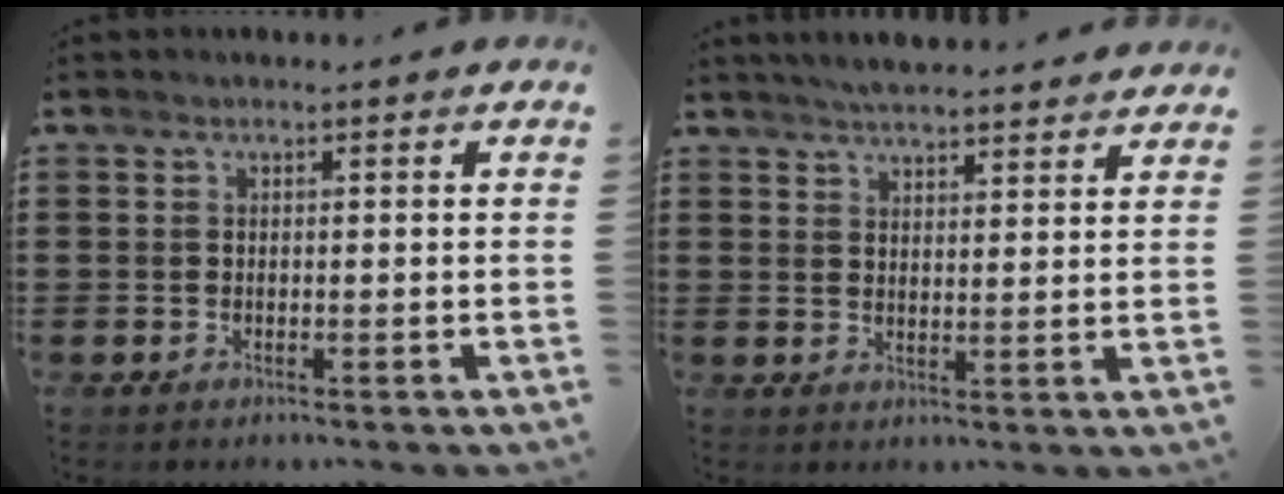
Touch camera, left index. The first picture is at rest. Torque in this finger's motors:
{"motor_torque": [1.34, -0.80, 0.29, 0.11]}